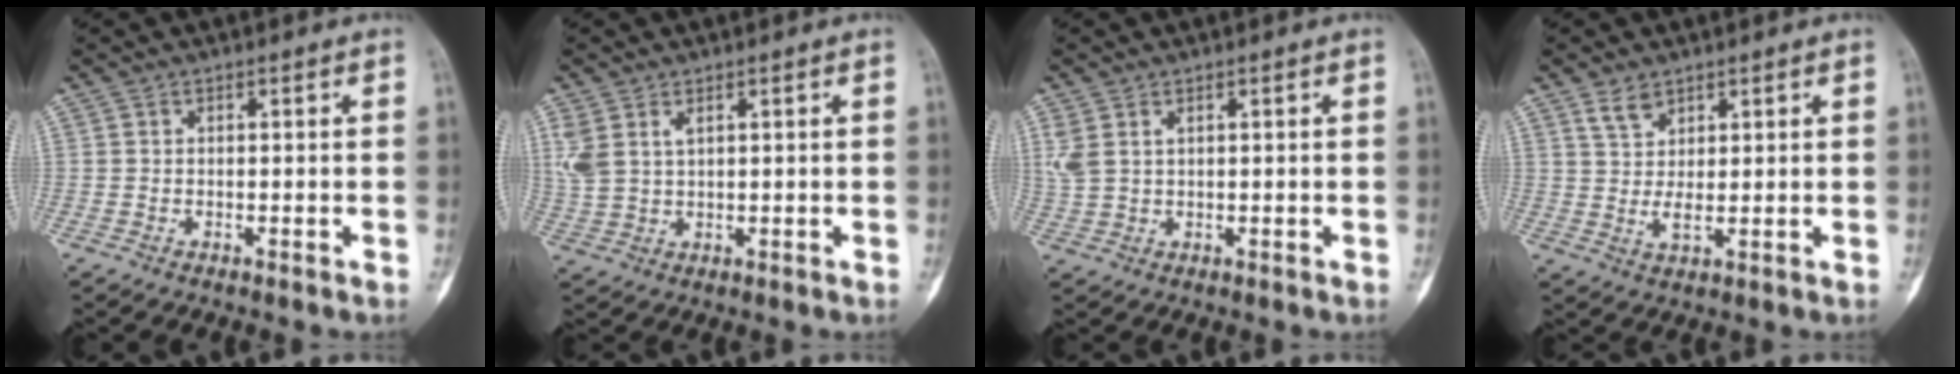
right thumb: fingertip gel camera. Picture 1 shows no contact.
{"total": 5.4, "force": [2.4, 3.0, 3.8], "torque": [-0.096, 0.000, 0.061]}
{"total": 3.8, "force": [1.6, 2.2, 2.6], "torque": [-0.072, 0.004, 0.044]}
{"total": 4.4, "force": [2.8, 2.4, 2.5], "torque": [-0.039, -0.021, 0.058]}